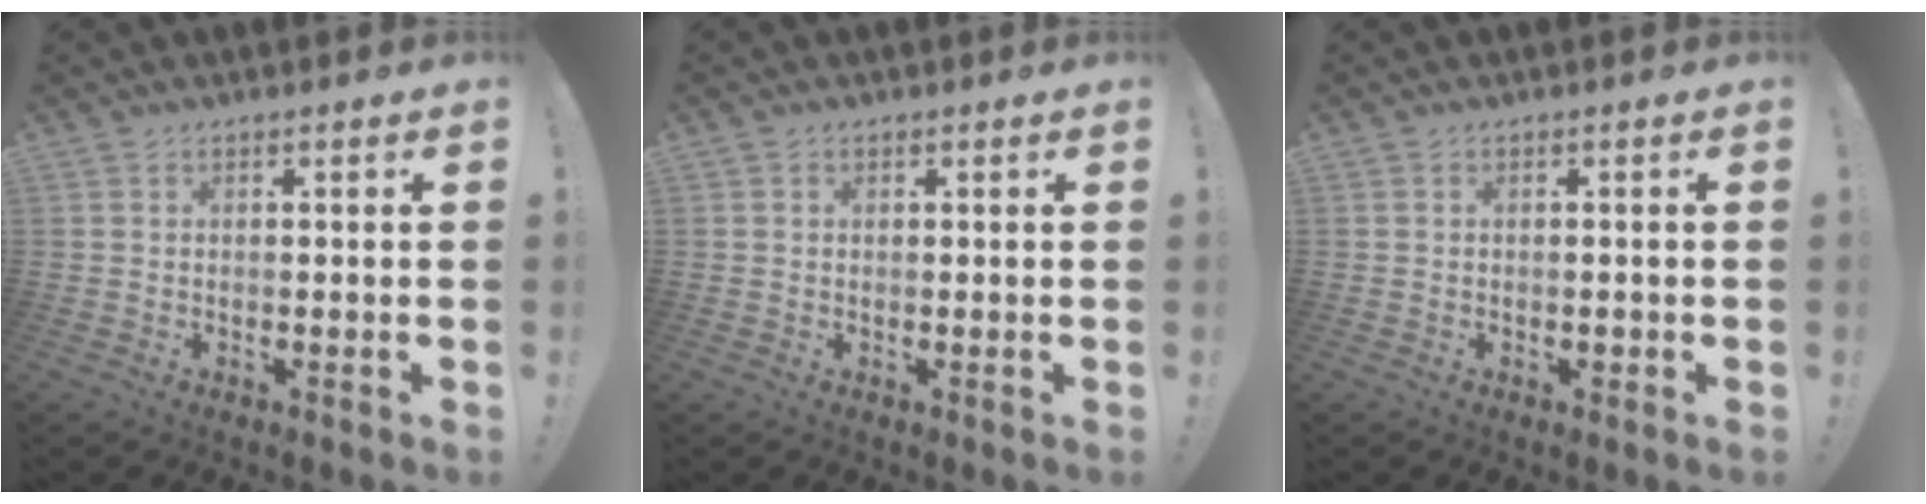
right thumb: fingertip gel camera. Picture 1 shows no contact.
{"total": 0.6, "force": [0.4, 0.5, 0.0], "torque": [0.008, -0.003, 0.006]}
{"total": 0.9, "force": [-0.4, 0.6, 0.5], "torque": [-0.006, 0.002, -0.007]}